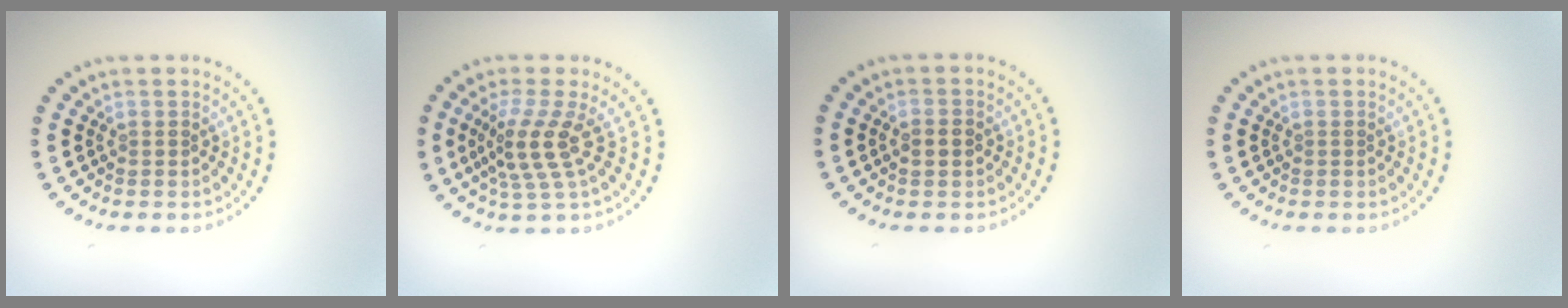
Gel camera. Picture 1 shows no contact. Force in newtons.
{"total": 3.4, "press": 2.6, "slide": 2.2}
{"total": 2.0, "press": 2.0, "slide": 0.1}
{"total": 0.0}